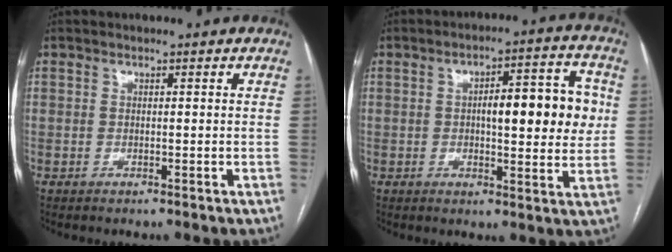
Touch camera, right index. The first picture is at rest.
{"total": 11.7, "force": [1.3, 3.3, 11.1], "torque": [-0.147, 0.024, 0.017]}